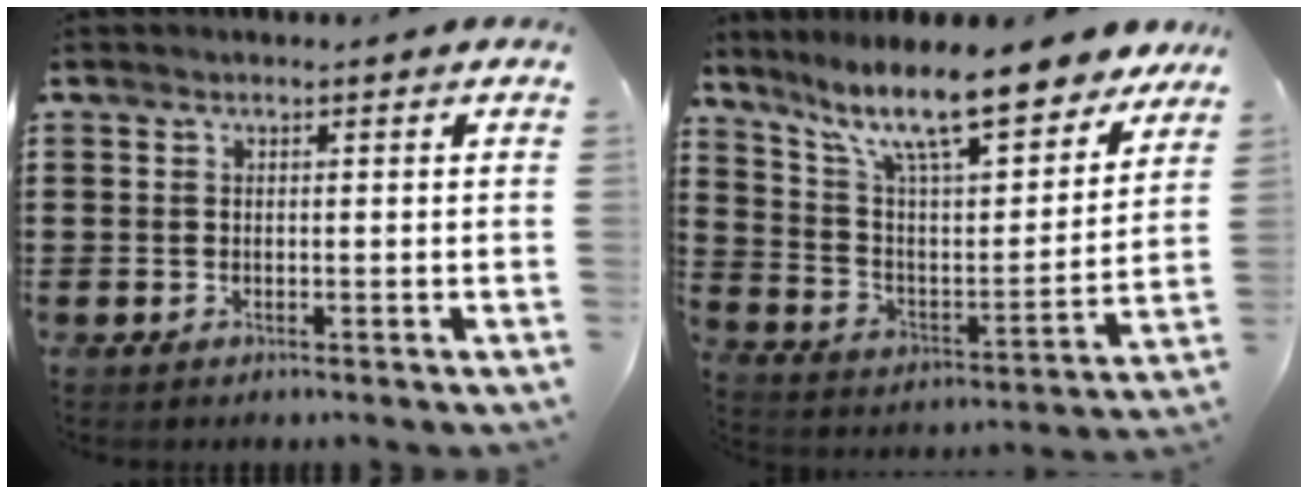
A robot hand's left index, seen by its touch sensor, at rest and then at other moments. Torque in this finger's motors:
{"motor_torque": [2.14, 0.00, 1.05, 0.21]}